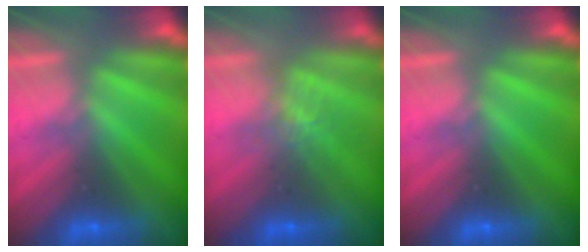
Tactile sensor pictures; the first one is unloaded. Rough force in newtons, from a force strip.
{"total": 1.2}
{"total": 0.0}